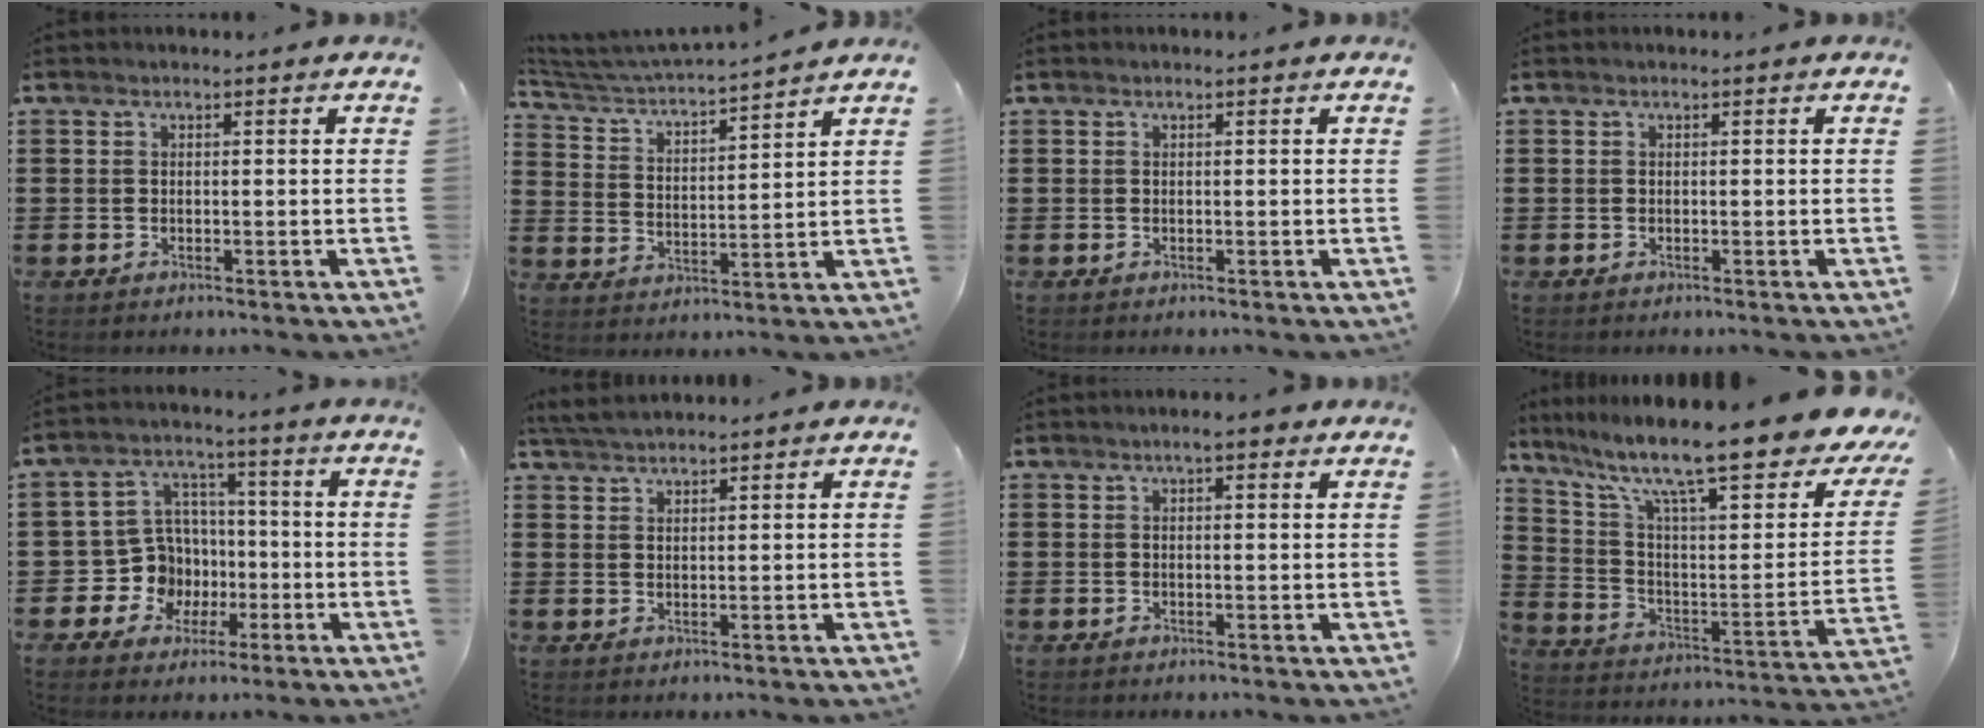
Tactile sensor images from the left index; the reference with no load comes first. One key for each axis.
{"total": 3.8, "fx": 3.7, "fy": 0.1, "fz": 0.9, "tx": -0.041, "ty": -0.030, "tz": 0.055}
{"total": 0.0}
{"total": 0.0}
{"total": 9.1, "fx": -1.2, "fy": 8.7, "fz": 2.5, "tx": -0.098, "ty": 0.005, "tz": -0.013}
{"total": 2.9, "fx": 2.7, "fy": 0.2, "fz": 0.8, "tx": -0.022, "ty": 0.001, "tz": 0.053}
{"total": 2.2, "fx": 1.3, "fy": 0.5, "fz": 1.7, "tx": -0.036, "ty": 0.006, "tz": 0.021}
{"total": 14.8, "fx": 10.9, "fy": 1.9, "fz": 9.7, "tx": -0.195, "ty": -0.086, "tz": 0.173}